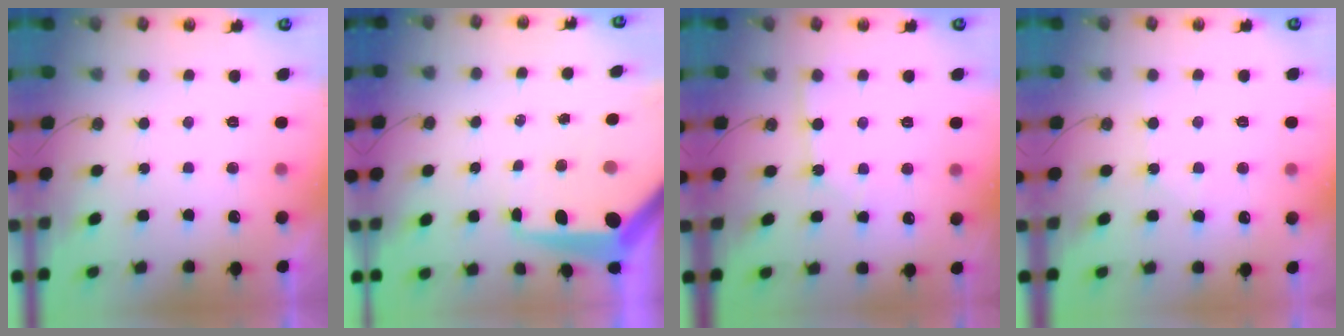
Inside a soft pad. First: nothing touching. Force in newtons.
{"total": 14.8, "press": 14.7, "slide": 1.6}
{"total": 2.0, "press": 2.0, "slide": 0.2}
{"total": 3.9, "press": 3.9, "slide": 0.6}